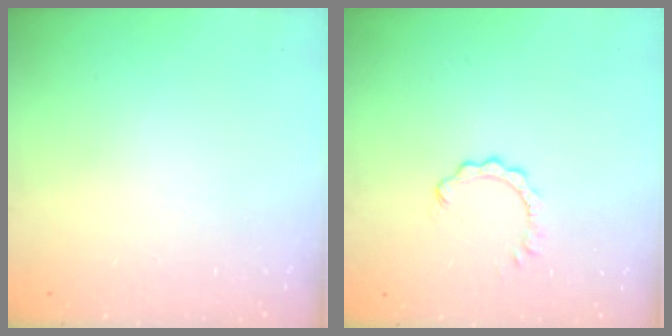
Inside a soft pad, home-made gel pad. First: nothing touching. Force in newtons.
{"total": 1.0, "press": 1.0, "slide": 0.2}